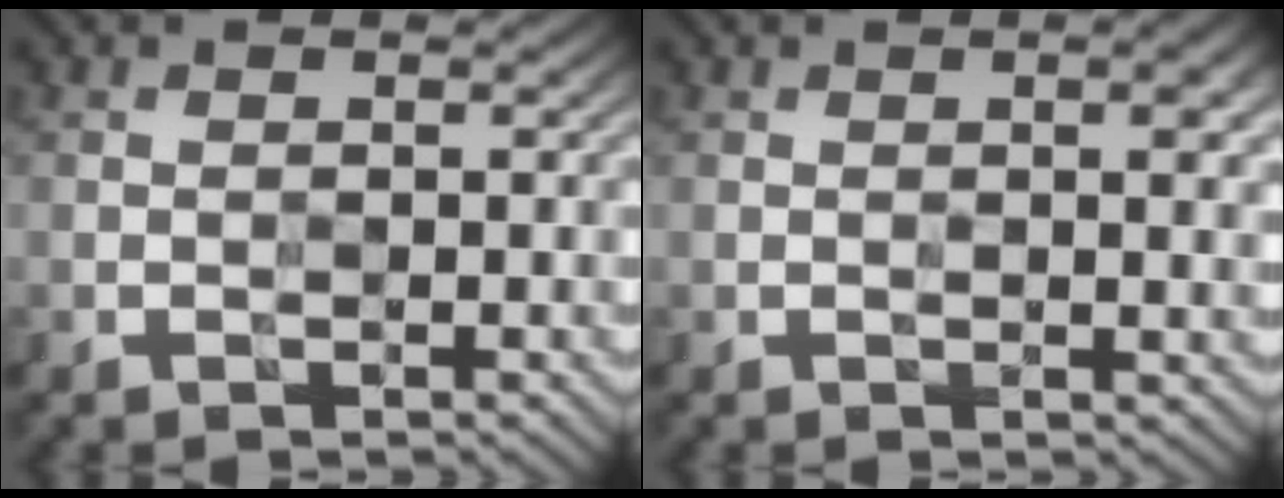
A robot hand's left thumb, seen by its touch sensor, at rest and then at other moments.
{"total": 3.0, "force": [0.7, 0.5, 2.9], "torque": [-0.045, 0.003, 0.011]}